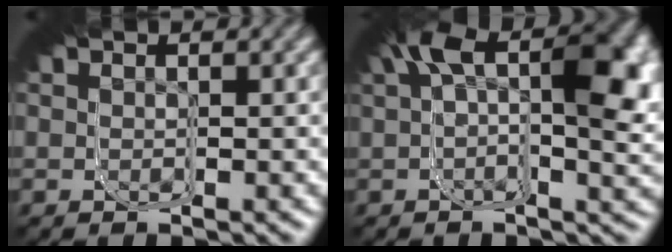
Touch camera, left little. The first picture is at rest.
{"total": 6.1, "force": [0.5, 2.2, 5.7], "torque": [-0.078, 0.015, 0.007]}